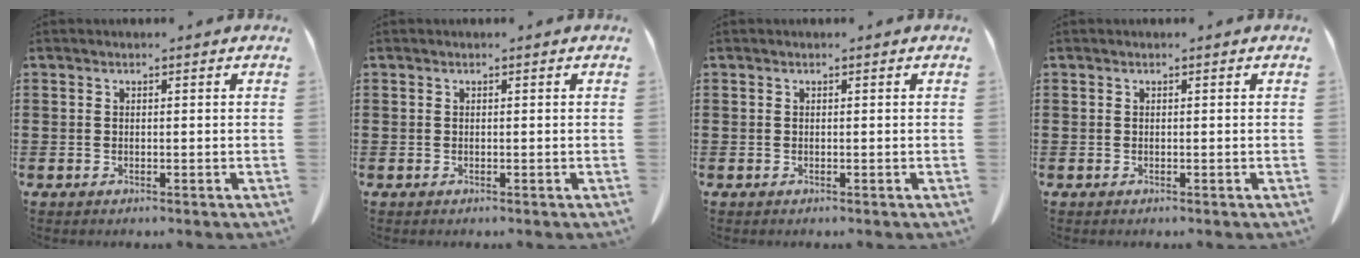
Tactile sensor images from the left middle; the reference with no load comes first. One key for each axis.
{"total": 0.0}
{"total": 0.0}
{"total": 0.0}